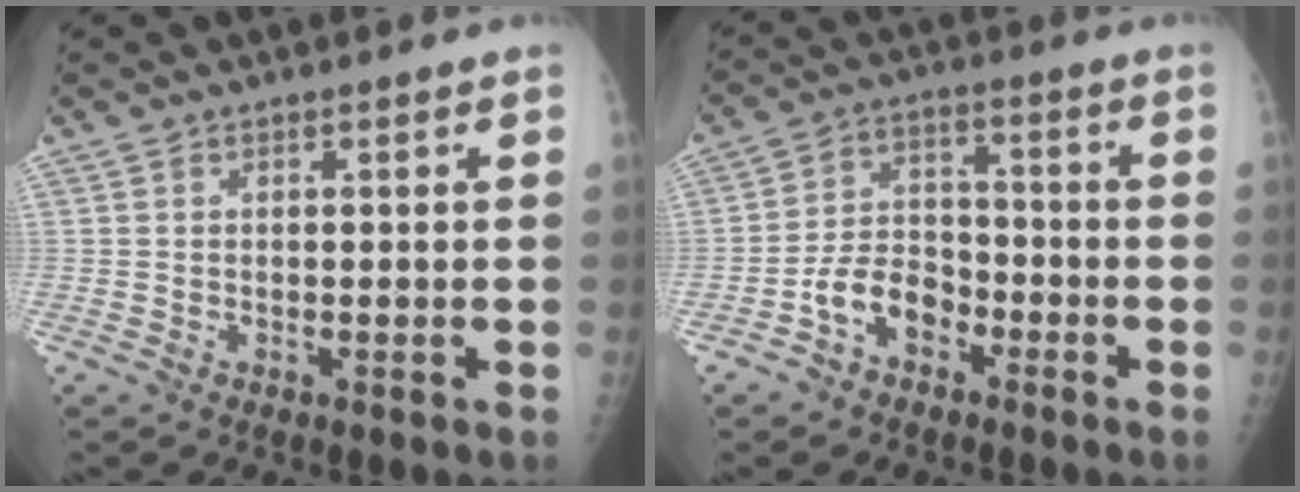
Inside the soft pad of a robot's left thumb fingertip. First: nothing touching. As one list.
[{"total": 8.0, "force": [-4.2, 5.3, 4.2], "torque": [-0.061, 0.038, -0.079]}]